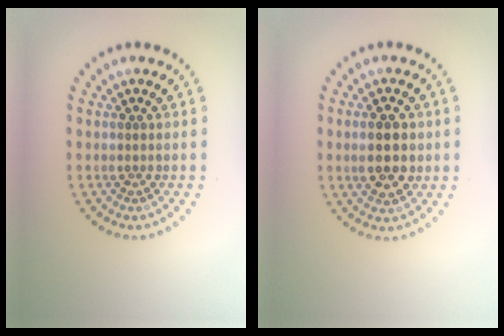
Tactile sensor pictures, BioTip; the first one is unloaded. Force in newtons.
{"total": 3.9, "press": 3.9, "slide": 0.1}